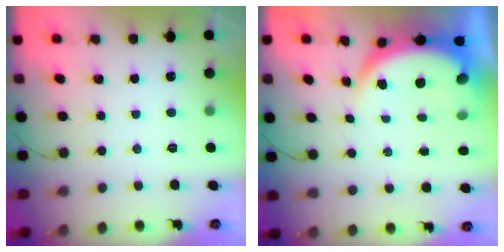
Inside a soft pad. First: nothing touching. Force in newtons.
{"total": 6.7, "press": 6.7, "slide": 1.0}